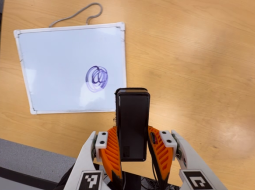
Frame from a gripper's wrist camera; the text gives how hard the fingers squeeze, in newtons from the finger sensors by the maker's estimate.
{"total": 4.9, "left": 3.5, "right": 6.3}